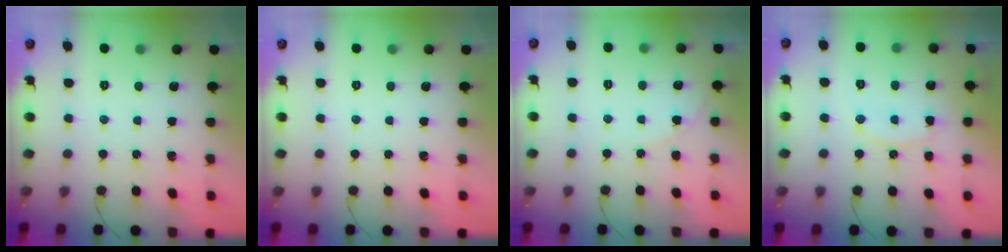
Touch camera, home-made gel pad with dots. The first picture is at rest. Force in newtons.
{"total": 0.0}
{"total": 4.5, "press": 4.5, "slide": 0.7}
{"total": 10.0, "press": 10.0, "slide": 0.8}